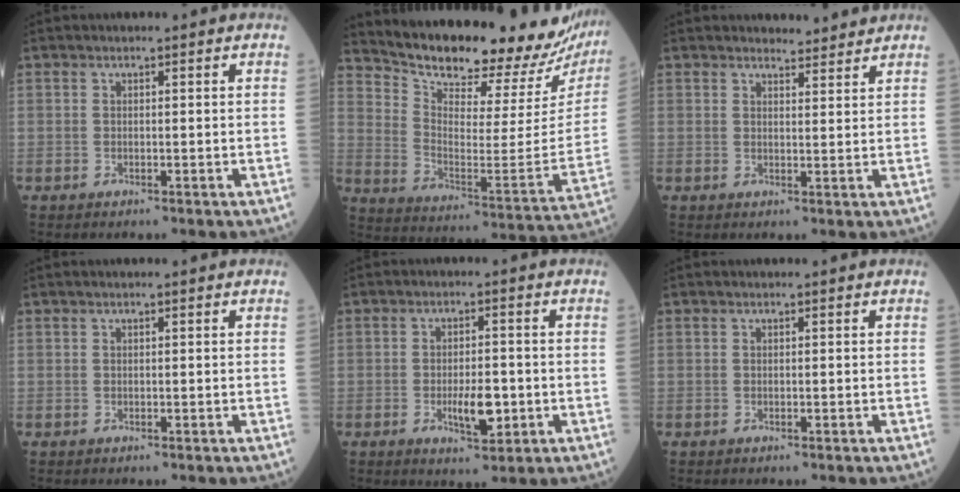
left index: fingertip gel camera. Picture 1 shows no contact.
{"total": 25.9, "force": [24.0, 5.0, 8.1], "torque": [-0.141, -0.096, 0.322]}
{"total": 3.4, "force": [3.4, 0.7, -0.1], "torque": [-0.004, 0.000, 0.042]}
{"total": 0.6, "force": [0.5, 0.1, 0.4], "torque": [-0.011, 0.008, 0.006]}
{"total": 5.3, "force": [-1.3, 1.9, 4.7], "torque": [-0.082, -0.003, -0.016]}
{"total": 0.0}